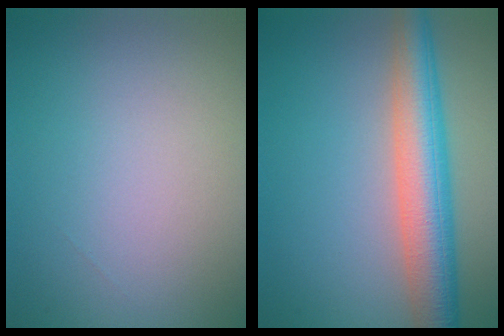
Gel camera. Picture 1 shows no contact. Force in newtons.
{"total": 6.7, "press": 6.7, "slide": 0.1}